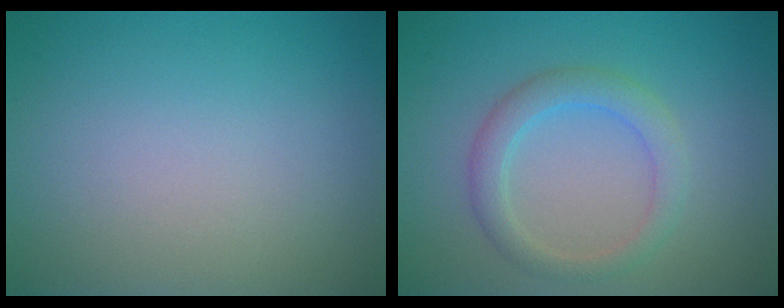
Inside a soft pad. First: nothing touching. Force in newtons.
{"total": 2.8, "press": 2.8, "slide": 0.2}